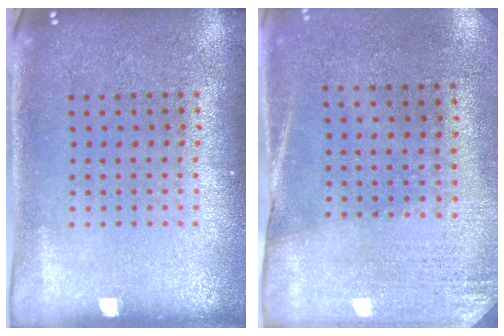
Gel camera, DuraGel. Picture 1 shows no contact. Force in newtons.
{"total": 2.7, "press": 2.3, "slide": 1.4}